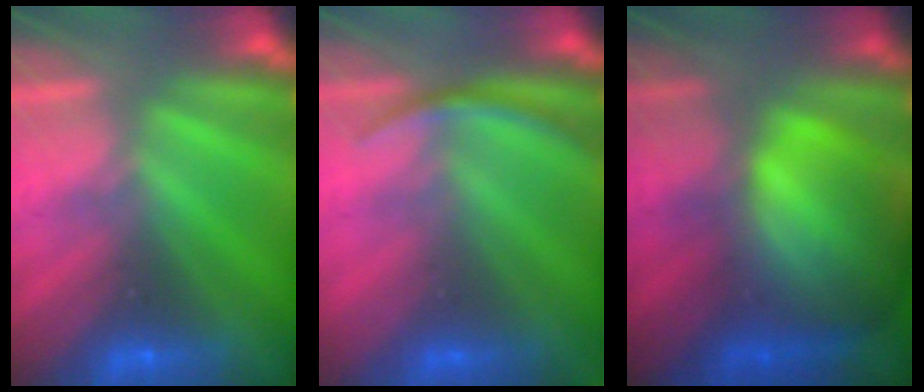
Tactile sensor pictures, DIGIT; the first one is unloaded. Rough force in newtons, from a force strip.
{"total": 2.9}
{"total": 8.5}